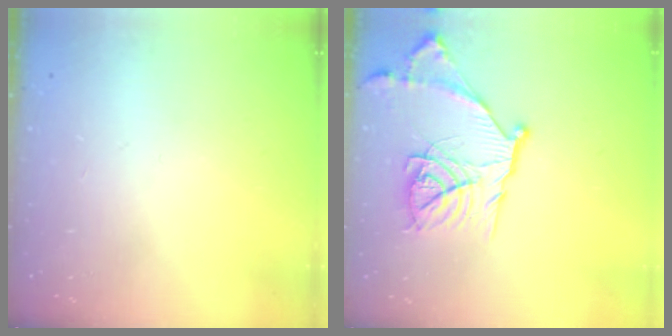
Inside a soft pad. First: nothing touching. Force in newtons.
{"total": 17.5, "press": 17.4, "slide": 1.6}